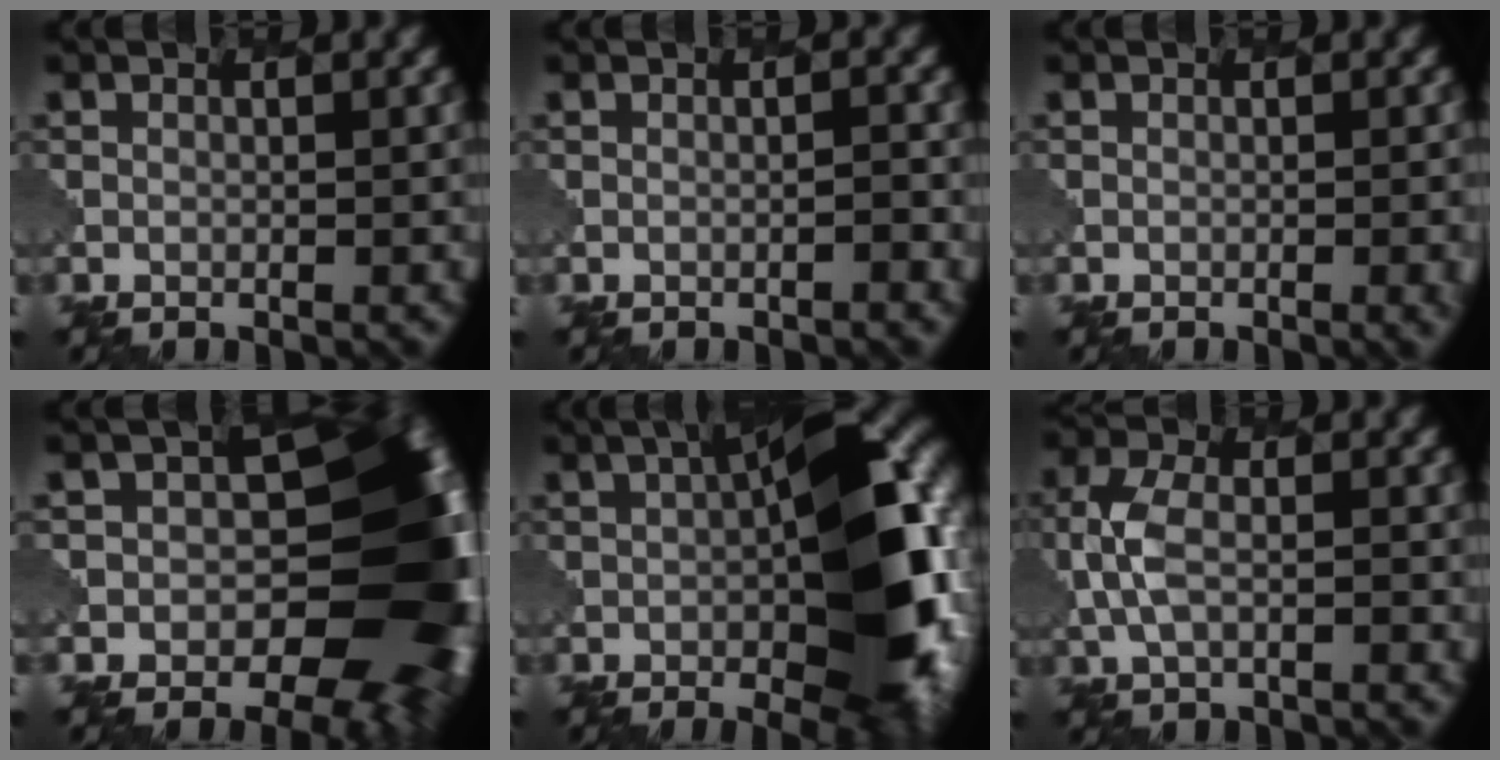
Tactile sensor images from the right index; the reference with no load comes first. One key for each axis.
{"total": 0.9, "fx": -0.1, "fy": -0.9, "fz": -0.3, "tx": -0.004, "ty": 0.009, "tz": -0.016}
{"total": 2.0, "fx": -0.5, "fy": 0.5, "fz": 1.9, "tx": -0.016, "ty": 0.003, "tz": -0.006}
{"total": 15.2, "fx": -0.8, "fy": 10.7, "fz": 10.7, "tx": -0.090, "ty": -0.001, "tz": -0.023}
{"total": 15.5, "fx": -1.0, "fy": 7.0, "fz": 13.8, "tx": -0.187, "ty": -0.002, "tz": -0.026}
{"total": 2.3, "fx": 0.2, "fy": 1.1, "fz": 2.0, "tx": -0.071, "ty": 0.006, "tz": -0.013}